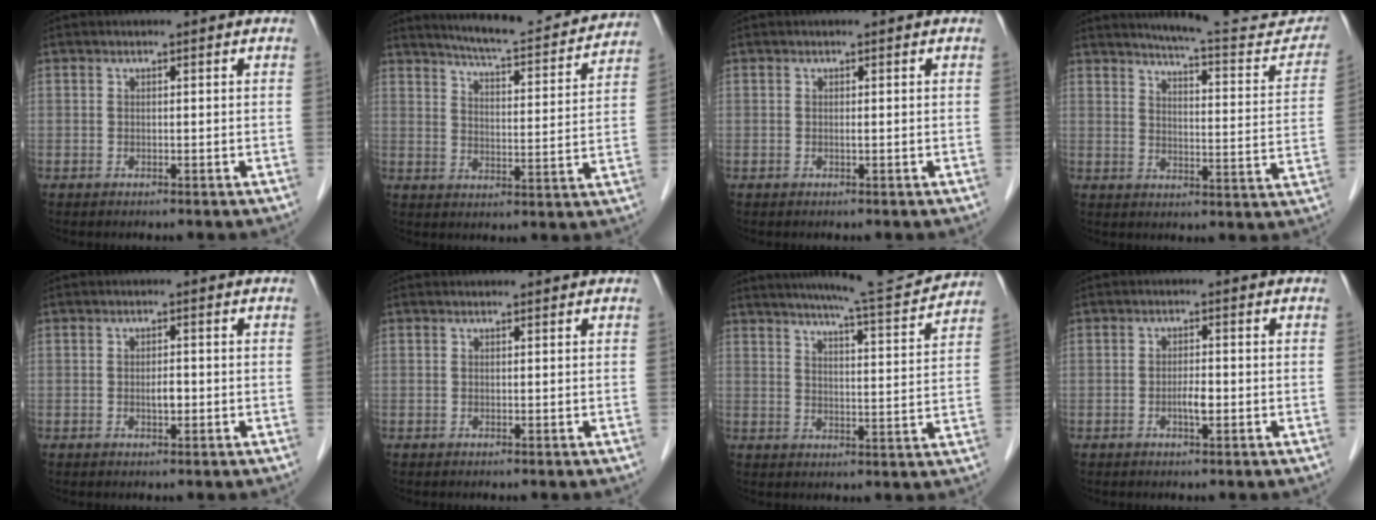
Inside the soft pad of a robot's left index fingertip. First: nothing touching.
{"total": 15.7, "force": [14.8, 1.6, 5.2], "torque": [-0.076, -0.019, 0.191]}
{"total": 0.0}
{"total": 16.9, "force": [16.0, 1.8, 5.1], "torque": [-0.056, -0.059, 0.187]}
{"total": 1.5, "force": [-0.3, 0.6, 1.4], "torque": [-0.025, 0.001, -0.004]}
{"total": 1.2, "force": [1.2, 0.2, 0.1], "torque": [-0.010, 0.011, 0.016]}
{"total": 12.6, "force": [11.9, -0.3, 4.3], "torque": [-0.067, -0.011, 0.157]}
{"total": 2.0, "force": [-0.6, 0.4, 1.9], "torque": [-0.035, 0.001, -0.012]}